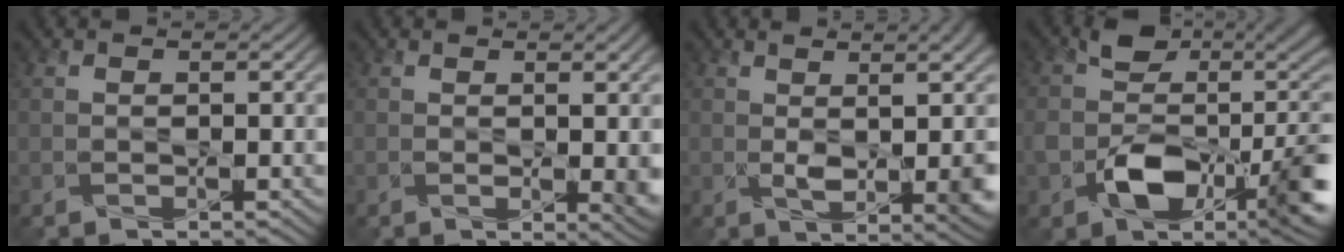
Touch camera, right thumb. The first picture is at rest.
{"total": 3.6, "force": [0.3, 0.9, 3.4], "torque": [-0.051, -0.003, 0.008]}
{"total": 7.1, "force": [0.9, 2.4, 6.6], "torque": [-0.085, -0.005, 0.017]}
{"total": 12.2, "force": [-2.2, 7.4, 9.4], "torque": [-0.160, -0.020, -0.033]}